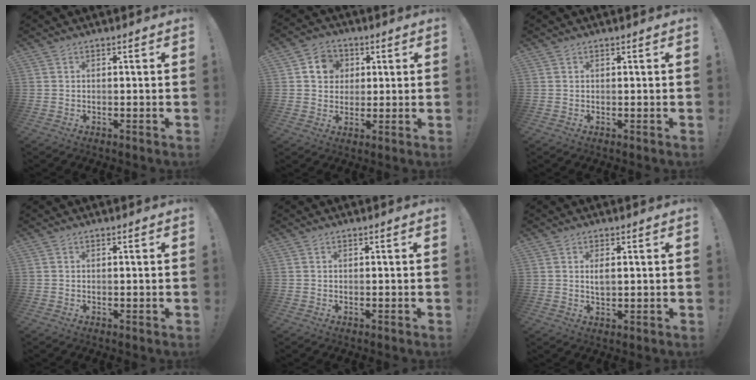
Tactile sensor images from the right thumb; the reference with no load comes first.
{"total": 8.7, "force": [2.4, 7.9, 2.8], "torque": [-0.040, -0.004, 0.051]}
{"total": 0.0}
{"total": 0.0}
{"total": 0.0}
{"total": 2.7, "force": [0.8, 1.3, 2.2], "torque": [-0.031, -0.004, 0.011]}